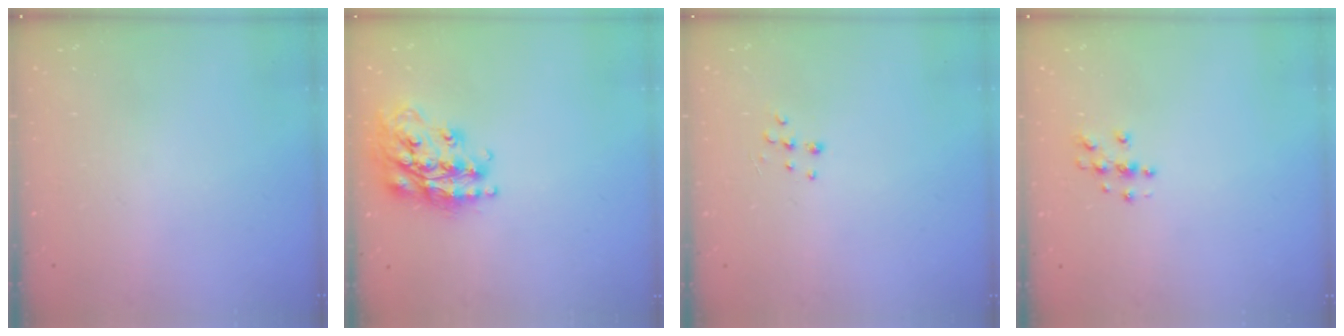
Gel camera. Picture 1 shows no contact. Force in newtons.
{"total": 18.0, "press": 17.9, "slide": 1.6}
{"total": 5.2, "press": 5.2, "slide": 0.7}
{"total": 3.8, "press": 3.8, "slide": 0.5}